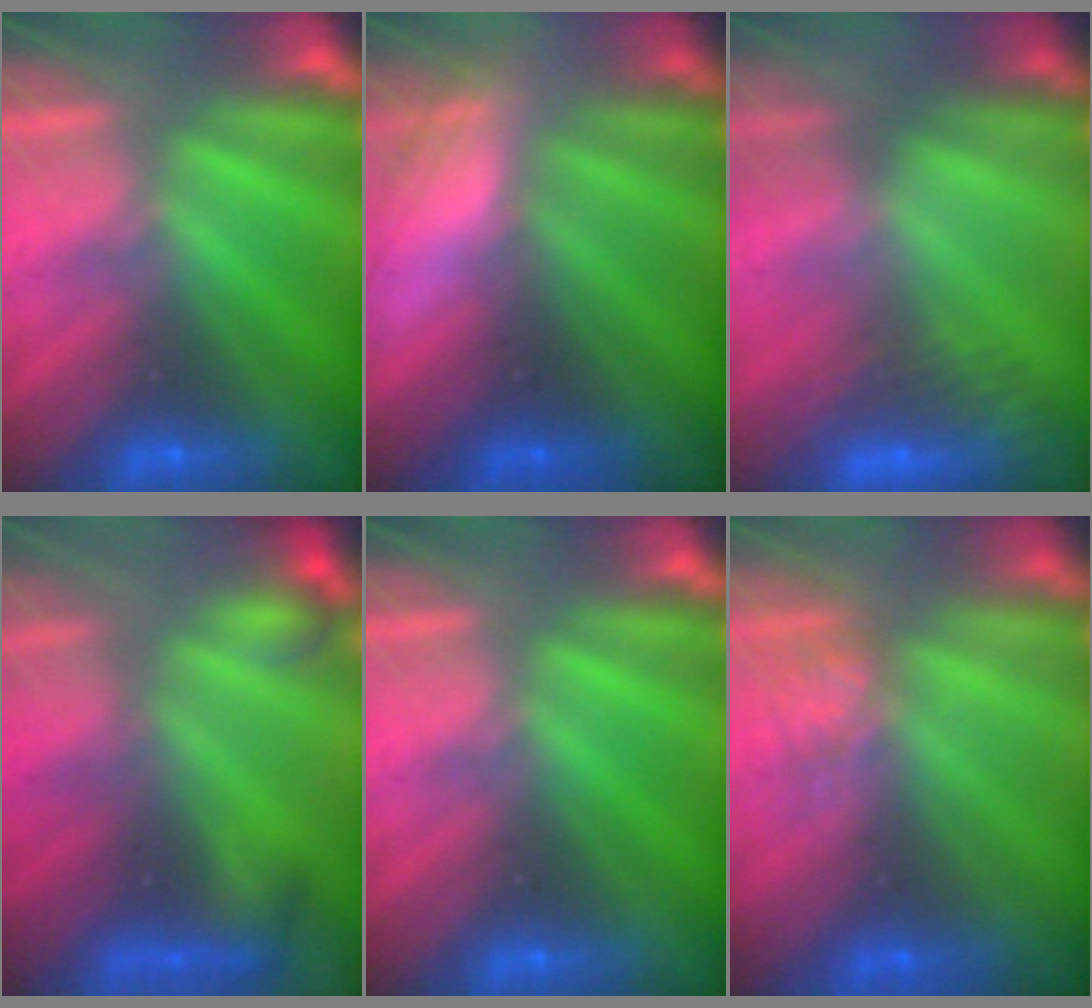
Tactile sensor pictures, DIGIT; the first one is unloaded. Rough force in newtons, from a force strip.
{"total": 2.9}
{"total": 2.8}
{"total": 6.0}
{"total": 0.0}
{"total": 4.0}